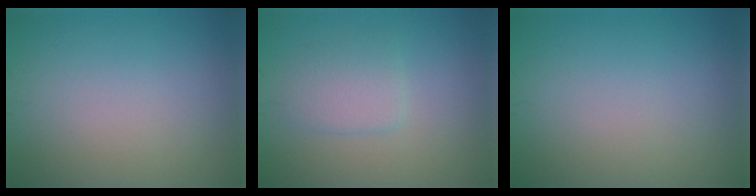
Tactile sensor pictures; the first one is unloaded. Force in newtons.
{"total": 2.4, "press": 2.3, "slide": 0.5}
{"total": 0.0}